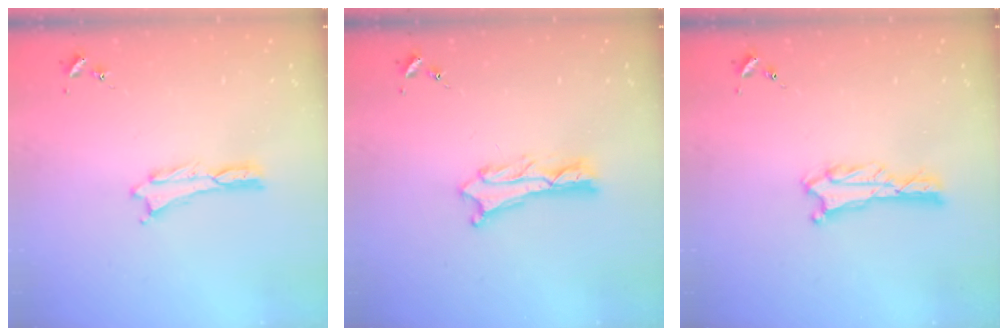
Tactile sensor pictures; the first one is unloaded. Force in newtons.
{"total": 1.8, "press": 1.8, "slide": 0.2}
{"total": 0.7, "press": 0.7, "slide": 0.1}